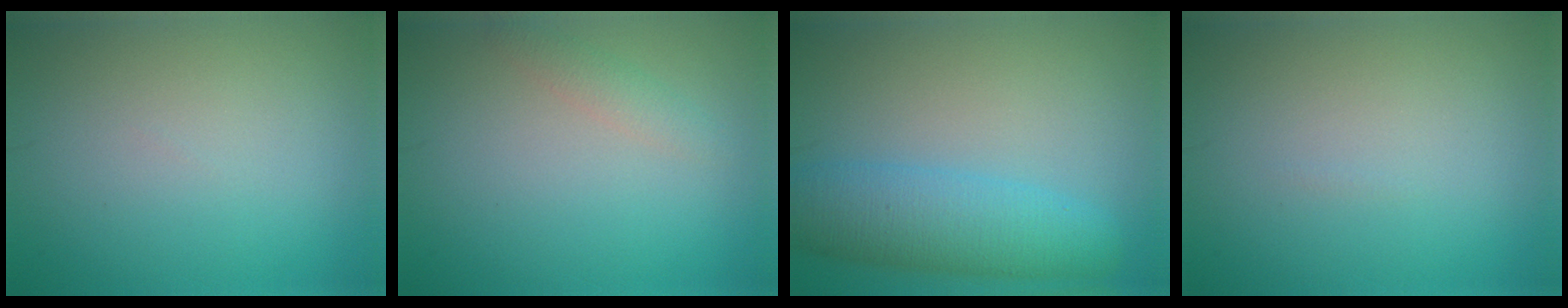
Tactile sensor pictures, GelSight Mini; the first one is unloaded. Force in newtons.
{"total": 1.4, "press": 1.4, "slide": 0.0}
{"total": 6.3, "press": 6.3, "slide": 0.4}
{"total": 0.0}